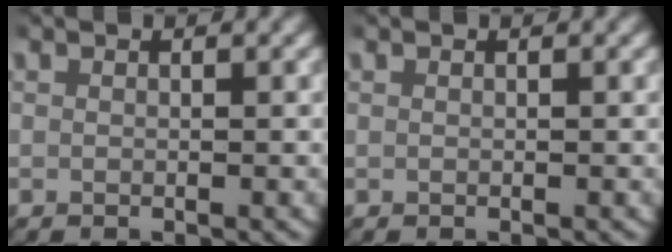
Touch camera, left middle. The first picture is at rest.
{"total": 0.0}